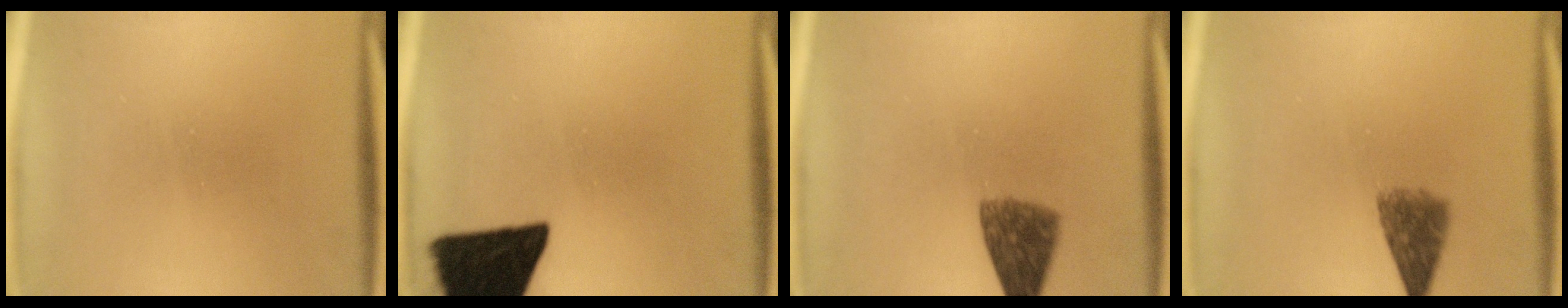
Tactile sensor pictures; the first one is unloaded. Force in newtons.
{"total": 18.1}
{"total": 6.9}
{"total": 4.8}